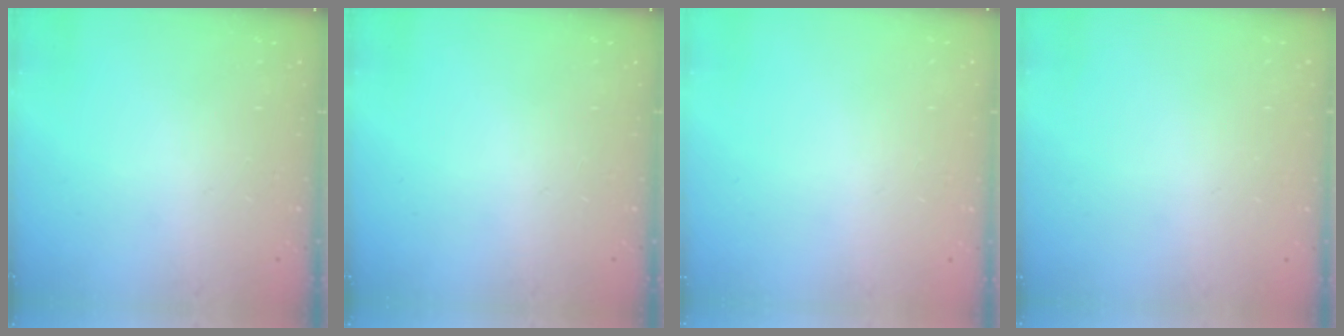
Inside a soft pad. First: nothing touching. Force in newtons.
{"total": 0.0}
{"total": 0.0}
{"total": 0.0}